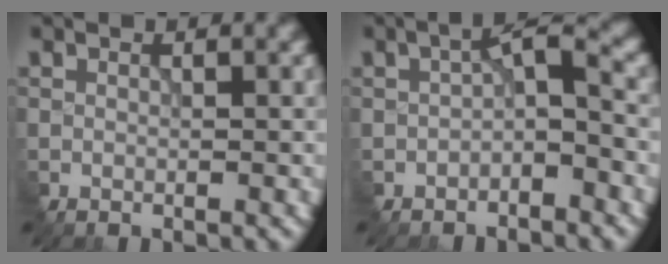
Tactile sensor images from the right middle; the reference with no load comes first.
{"total": 2.7, "force": [-0.9, 1.1, 2.3], "torque": [-0.040, 0.016, -0.020]}